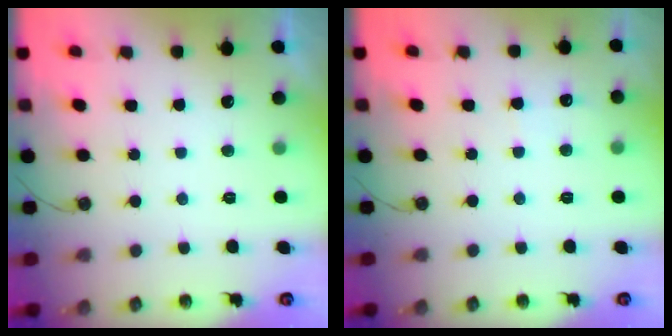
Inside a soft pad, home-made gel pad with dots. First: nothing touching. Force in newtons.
{"total": 3.8, "press": 3.8, "slide": 0.5}